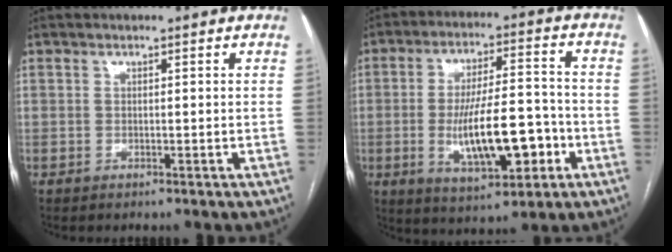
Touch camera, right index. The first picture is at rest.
{"total": 13.9, "force": [-3.5, 4.1, 12.8], "torque": [-0.228, 0.006, -0.050]}